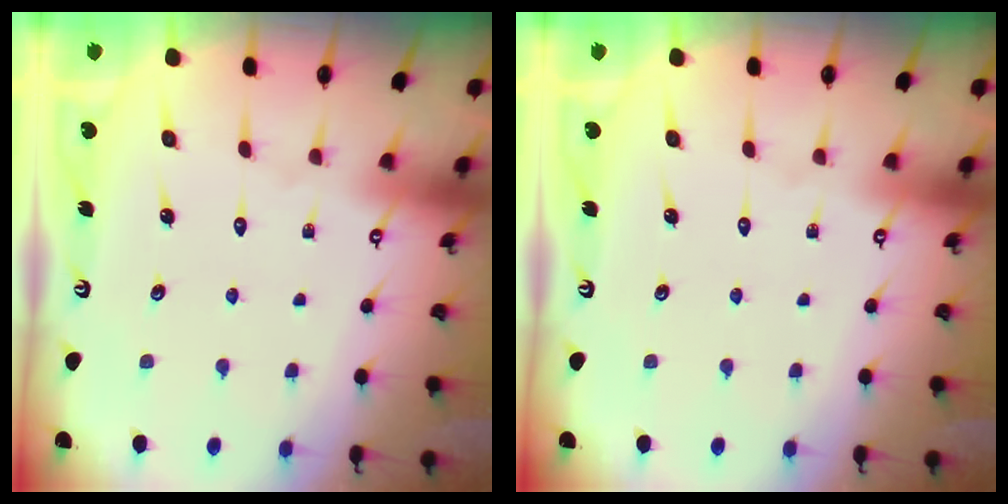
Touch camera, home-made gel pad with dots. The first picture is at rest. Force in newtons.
{"total": 0.0}